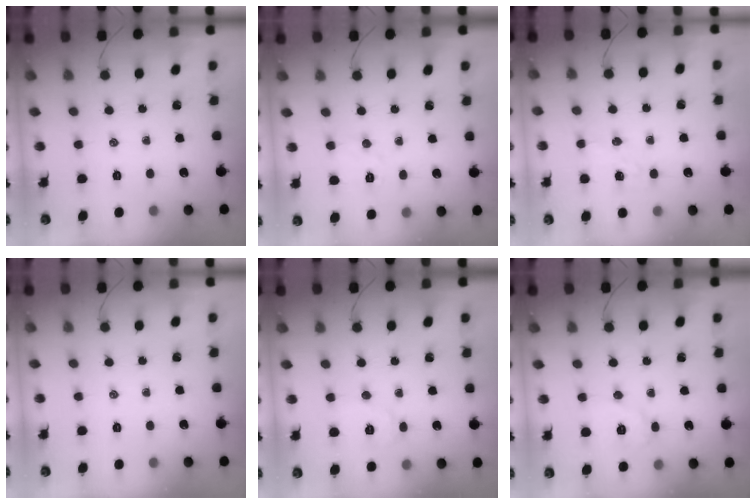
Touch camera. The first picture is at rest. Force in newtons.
{"total": 5.0, "press": 4.8, "slide": 1.1}
{"total": 4.1, "press": 4.0, "slide": 0.9}
{"total": 0.0}
{"total": 5.8, "press": 5.8, "slide": 0.7}
{"total": 6.9, "press": 6.9, "slide": 0.3}